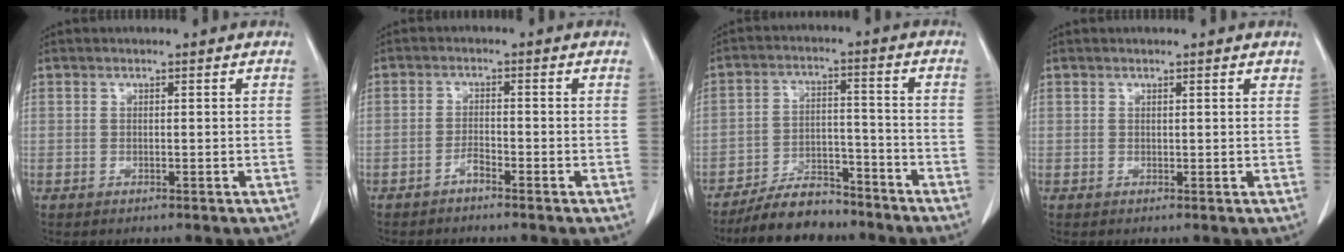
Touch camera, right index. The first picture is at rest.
{"total": 1.8, "force": [-1.5, 0.1, 0.9], "torque": [-0.016, 0.003, -0.028]}
{"total": 9.0, "force": [-7.9, 3.3, 2.7], "torque": [-0.044, 0.008, -0.138]}
{"total": 0.9, "force": [0.8, 0.2, 0.2], "torque": [-0.006, -0.002, 0.004]}